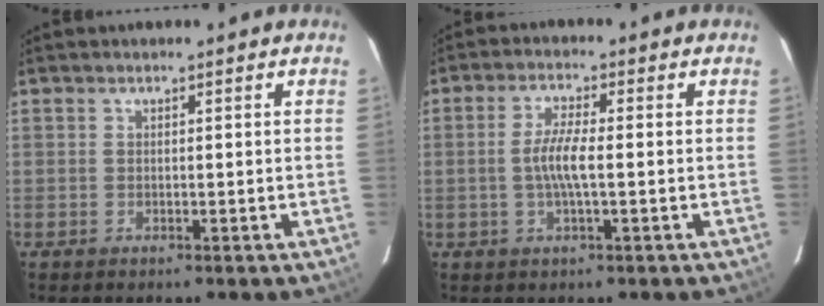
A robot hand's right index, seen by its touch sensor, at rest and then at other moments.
{"total": 5.2, "force": [-0.7, 0.7, 5.1], "torque": [-0.099, 0.001, -0.013]}